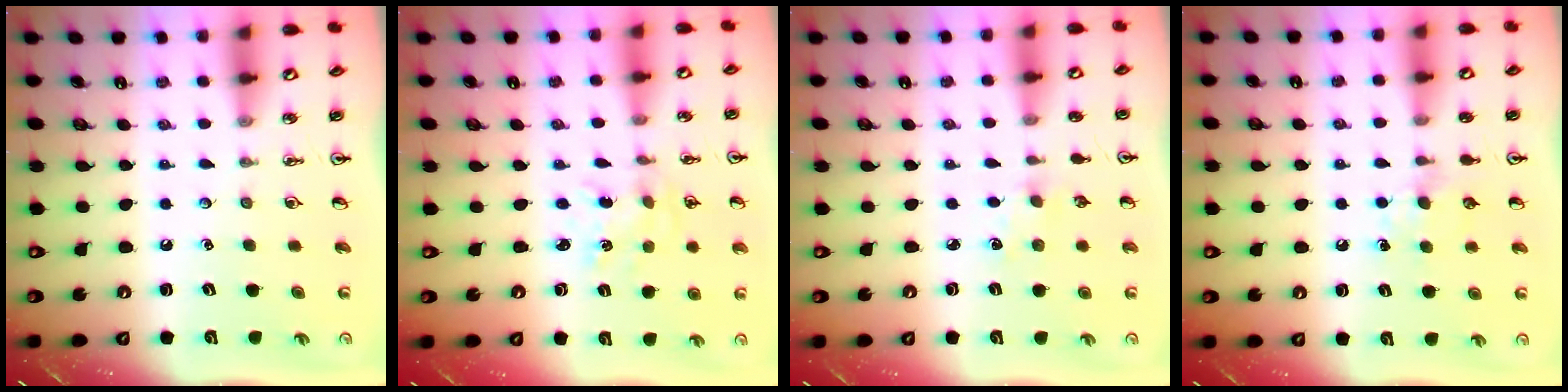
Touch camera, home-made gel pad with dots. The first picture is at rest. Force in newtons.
{"total": 1.7, "press": 1.7, "slide": 0.3}
{"total": 2.4, "press": 2.3, "slide": 0.4}
{"total": 5.3, "press": 5.3, "slide": 0.8}